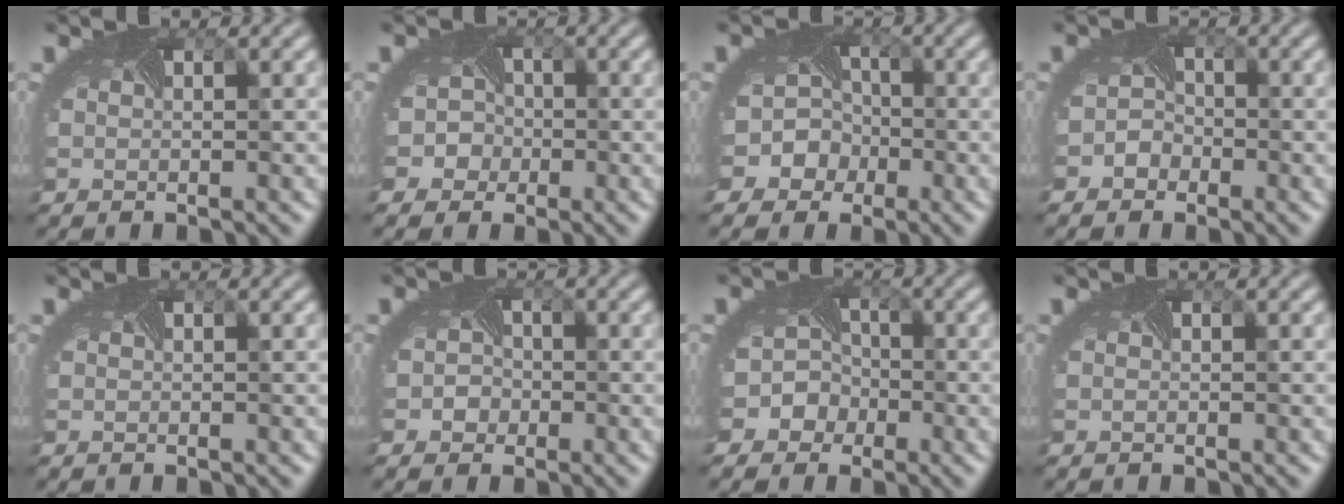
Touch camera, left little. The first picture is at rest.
{"total": 3.8, "force": [-1.3, 3.5, 0.6], "torque": [0.013, 0.012, -0.033]}
{"total": 5.9, "force": [-2.3, 5.2, 1.4], "torque": [-0.009, 0.002, -0.060]}
{"total": 1.9, "force": [-1.3, 1.3, 0.0], "torque": [0.001, 0.000, -0.030]}
{"total": 0.0}
{"total": 2.1, "force": [-0.7, 1.9, 0.3], "torque": [0.014, -0.001, -0.014]}
{"total": 4.3, "force": [-2.0, 3.7, 0.7], "torque": [0.013, 0.005, -0.041]}
{"total": 0.0}